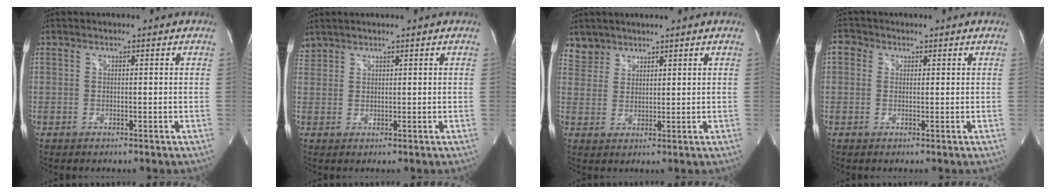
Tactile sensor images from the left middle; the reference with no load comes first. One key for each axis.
{"total": 1.7, "fx": 1.6, "fy": 0.5, "fz": -0.1, "tx": -0.002, "ty": 0.014, "tz": 0.036}
{"total": 3.7, "fx": 3.1, "fy": 2.0, "fz": -0.5, "tx": 0.019, "ty": 0.004, "tz": 0.060}
{"total": 2.2, "fx": 0.6, "fy": 1.9, "fz": 0.7, "tx": -0.008, "ty": 0.010, "tz": 0.006}